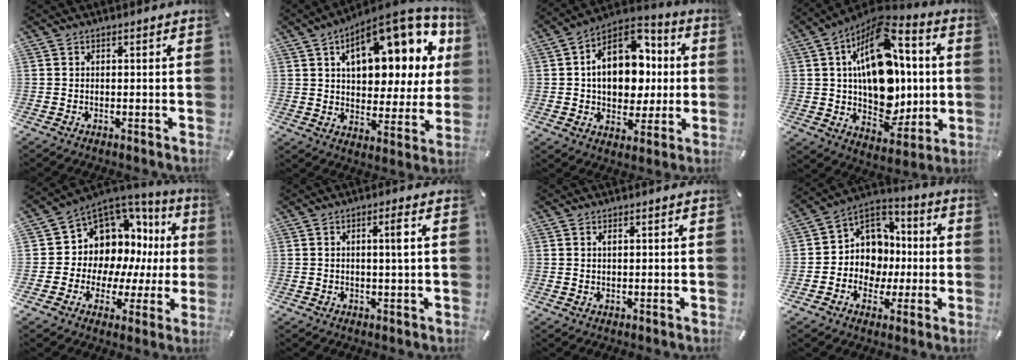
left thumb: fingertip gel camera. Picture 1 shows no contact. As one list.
[{"total": 19.4, "force": [9.1, 10.1, 13.9], "torque": [-0.190, -0.049, 0.147]}, {"total": 17.2, "force": [2.1, 12.8, 11.2], "torque": [-0.181, -0.007, 0.041]}, {"total": 23.0, "force": [3.6, 15.0, 17.0], "torque": [-0.278, -0.027, 0.064]}, {"total": 9.8, "force": [4.3, 8.3, 2.9], "torque": [-0.057, -0.070, 0.090]}, {"total": 3.1, "force": [0.5, 0.1, 3.0], "torque": [-0.059, 0.001, 0.006]}, {"total": 1.0, "force": [0.4, 0.4, 0.9], "torque": [-0.017, 0.000, 0.008]}, {"total": 10.9, "force": [-0.6, 10.6, 2.6], "torque": [-0.051, -0.006, -0.001]}]